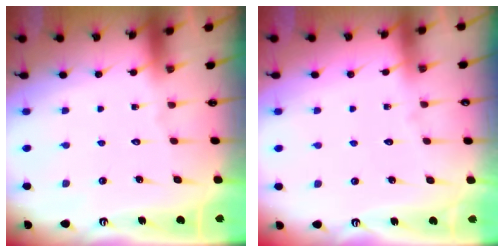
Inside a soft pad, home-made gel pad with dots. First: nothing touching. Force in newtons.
{"total": 2.6, "press": 2.6, "slide": 0.2}